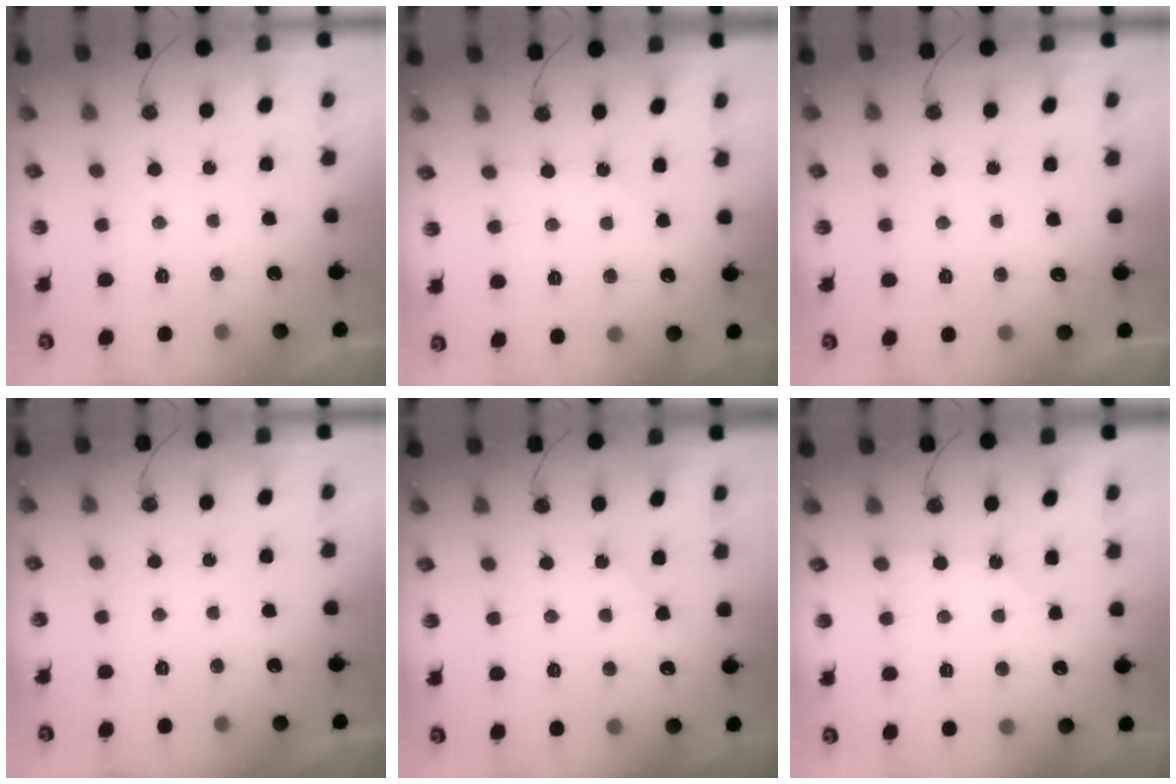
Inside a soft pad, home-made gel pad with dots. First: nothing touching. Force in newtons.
{"total": 2.6, "press": 2.6, "slide": 0.3}
{"total": 5.1, "press": 5.0, "slide": 0.8}
{"total": 0.0}
{"total": 4.7, "press": 4.7, "slide": 0.6}
{"total": 2.6, "press": 2.6, "slide": 0.3}